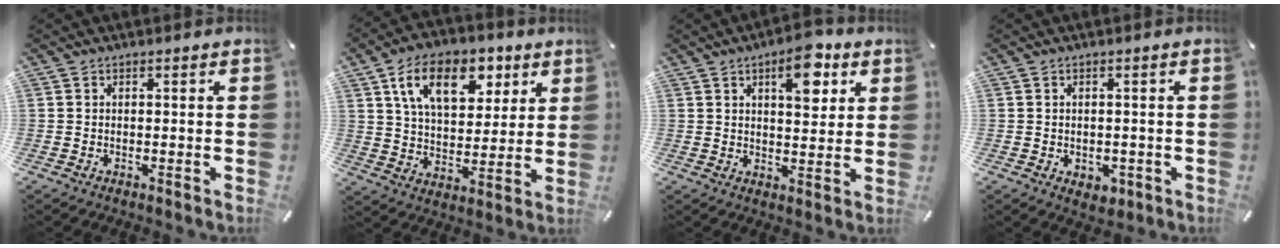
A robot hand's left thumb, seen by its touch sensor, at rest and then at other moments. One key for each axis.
{"total": 15.0, "fx": 7.5, "fy": 9.3, "fz": 9.0, "tx": -0.147, "ty": -0.018, "tz": 0.131}
{"total": 10.2, "fx": 5.1, "fy": 4.8, "fz": 7.3, "tx": -0.088, "ty": -0.021, "tz": 0.080}
{"total": 2.6, "fx": -0.8, "fy": 2.2, "fz": 1.2, "tx": -0.012, "ty": 0.001, "tz": -0.015}